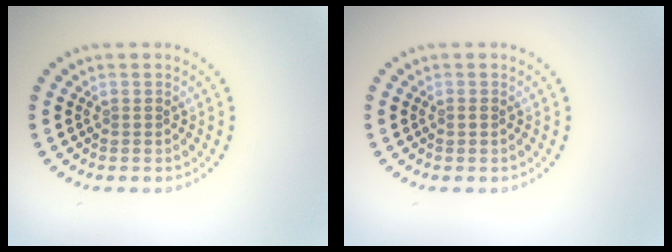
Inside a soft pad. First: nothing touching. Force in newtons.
{"total": 0.5, "press": 0.5, "slide": 0.1}